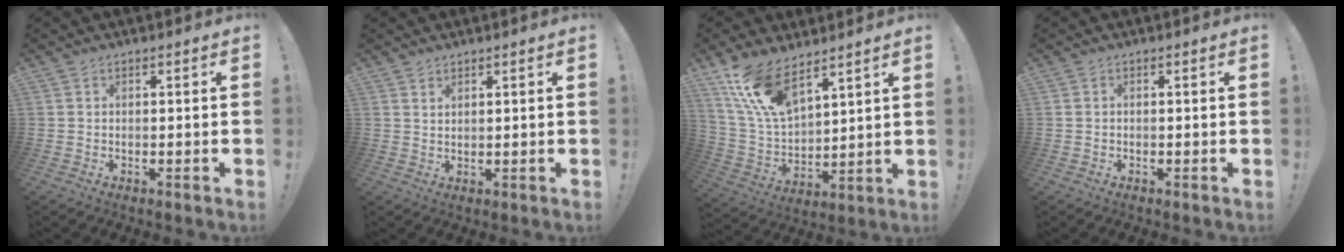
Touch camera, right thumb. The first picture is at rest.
{"total": 1.5, "force": [1.4, 0.2, 0.6], "torque": [-0.009, -0.006, 0.026]}
{"total": 15.1, "force": [10.7, 6.1, 8.7], "torque": [-0.194, -0.061, 0.204]}
{"total": 0.0}